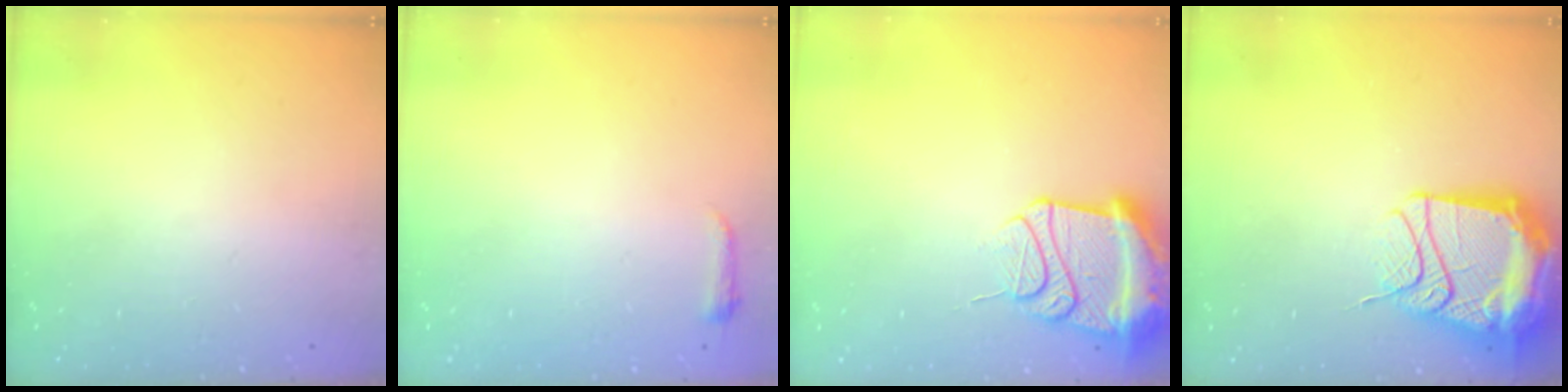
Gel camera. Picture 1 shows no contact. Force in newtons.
{"total": 3.0, "press": 2.9, "slide": 0.6}
{"total": 15.3, "press": 15.2, "slide": 1.8}
{"total": 24.0, "press": 20.5, "slide": 12.5}